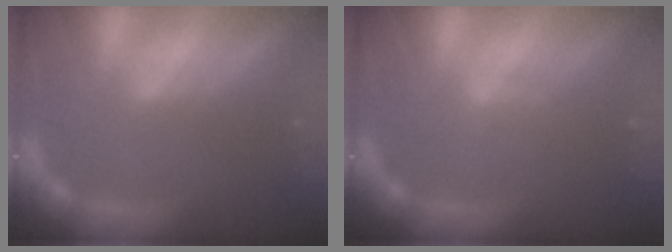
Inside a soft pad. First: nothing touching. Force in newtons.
{"total": 1.4}